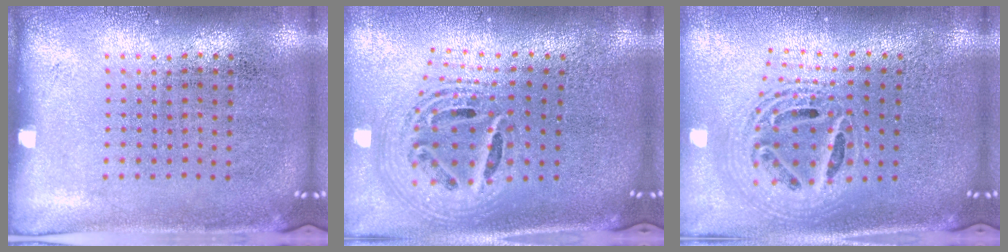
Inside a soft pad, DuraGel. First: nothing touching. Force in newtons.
{"total": 2.5, "press": 1.8, "slide": 1.7}
{"total": 2.2, "press": 1.6, "slide": 1.4}